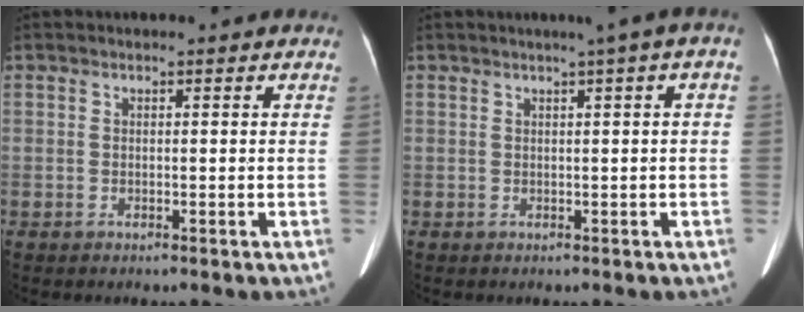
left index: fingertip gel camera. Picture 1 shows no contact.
{"total": 2.9, "force": [0.9, -0.2, 2.7], "torque": [-0.038, 0.011, 0.012]}